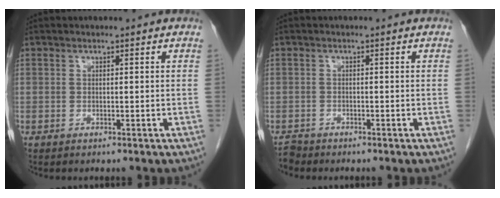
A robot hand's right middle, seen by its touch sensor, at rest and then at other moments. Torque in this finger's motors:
{"motor_torque": [0.11, -0.05, -0.02, -0.02]}